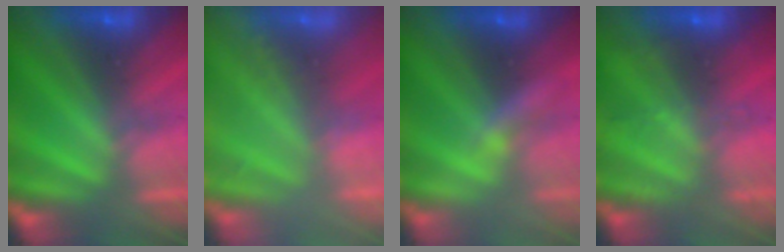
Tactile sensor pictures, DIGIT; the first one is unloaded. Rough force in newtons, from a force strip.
{"total": 1.6}
{"total": 2.2}
{"total": 2.1}